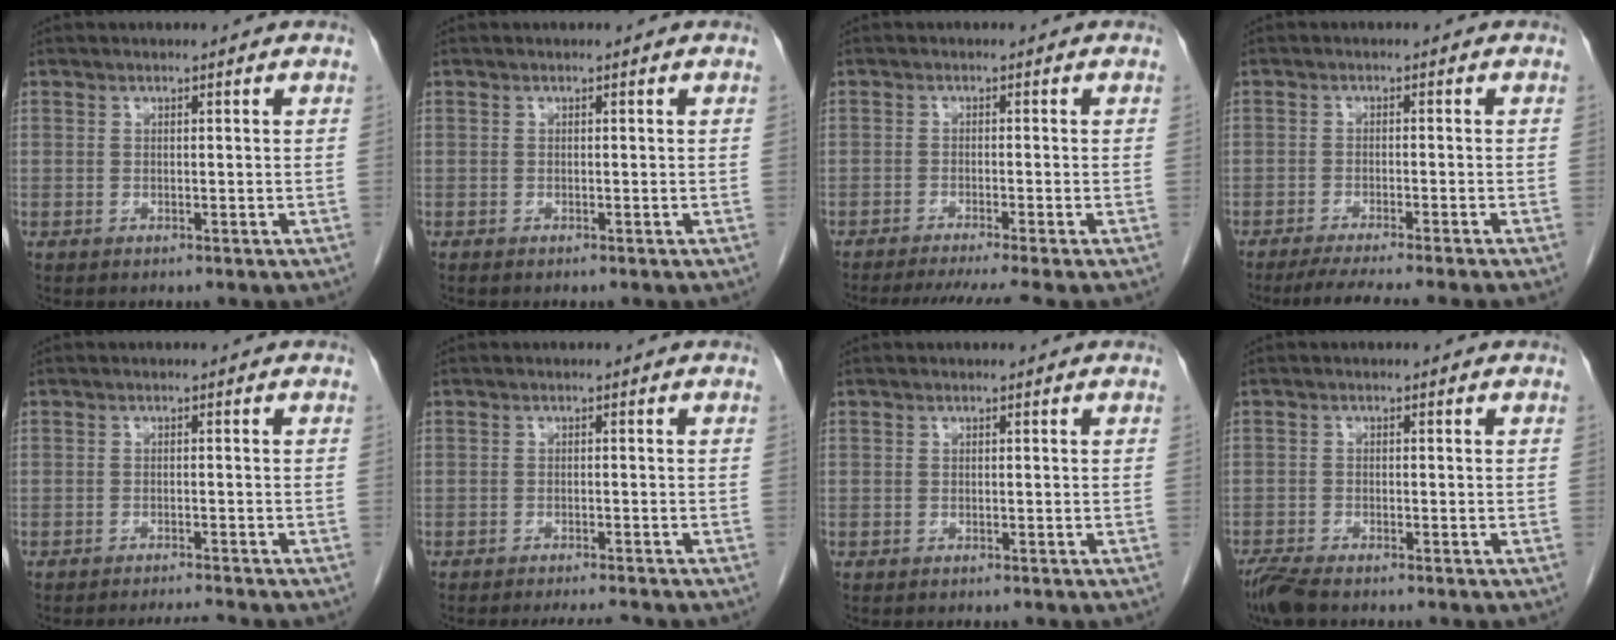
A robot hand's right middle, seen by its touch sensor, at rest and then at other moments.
{"total": 0.0}
{"total": 7.8, "force": [-6.7, -1.4, 3.9], "torque": [-0.042, -0.019, -0.101]}
{"total": 8.0, "force": [-6.8, -1.3, 4.1], "torque": [-0.039, -0.021, -0.104]}
{"total": 3.0, "force": [-2.8, -1.0, 0.4], "torque": [-0.010, -0.012, -0.042]}
{"total": 4.8, "force": [-4.4, 0.2, 1.8], "torque": [-0.021, -0.011, -0.062]}
{"total": 0.5, "force": [-0.5, 0.1, 0.2], "torque": [-0.005, -0.001, -0.008]}
{"total": 3.7, "force": [-3.1, 0.6, 2.0], "torque": [-0.048, -0.013, -0.058]}